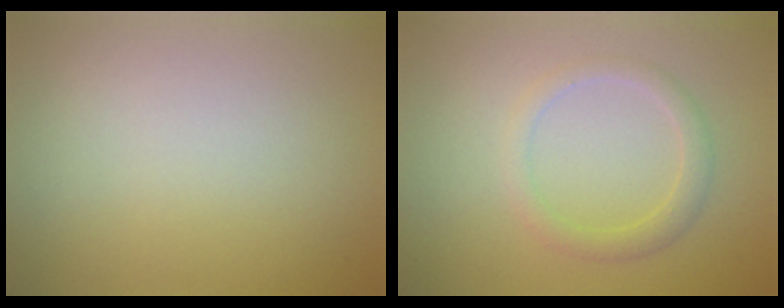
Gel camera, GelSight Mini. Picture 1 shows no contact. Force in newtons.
{"total": 1.9, "press": 1.9, "slide": 0.0}